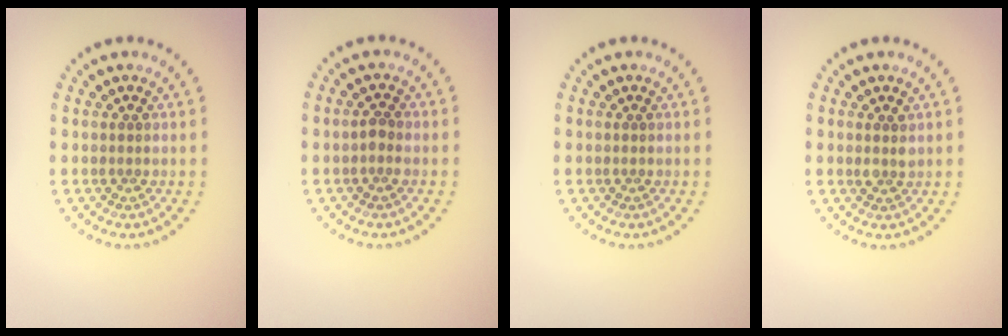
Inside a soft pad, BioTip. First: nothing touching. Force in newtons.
{"total": 0.9, "press": 0.8, "slide": 0.2}
{"total": 0.0}
{"total": 1.4, "press": 1.2, "slide": 0.7}